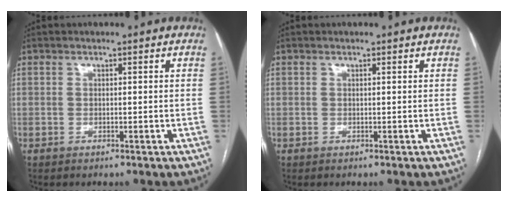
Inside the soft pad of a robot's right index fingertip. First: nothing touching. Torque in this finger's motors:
{"motor_torque": [-0.05, -0.01, 0.05, 0.01]}